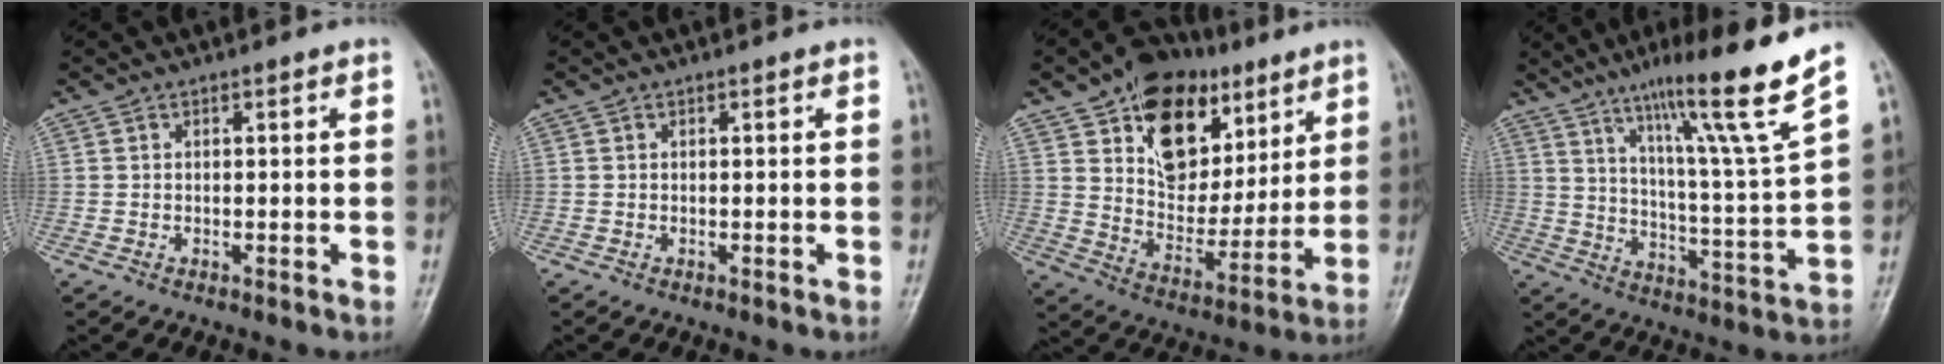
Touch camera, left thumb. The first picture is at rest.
{"total": 0.0}
{"total": 19.3, "force": [10.0, 12.3, 11.1], "torque": [-0.120, -0.043, 0.169]}
{"total": 17.1, "force": [11.7, -1.0, 12.4], "torque": [-0.182, -0.074, 0.184]}